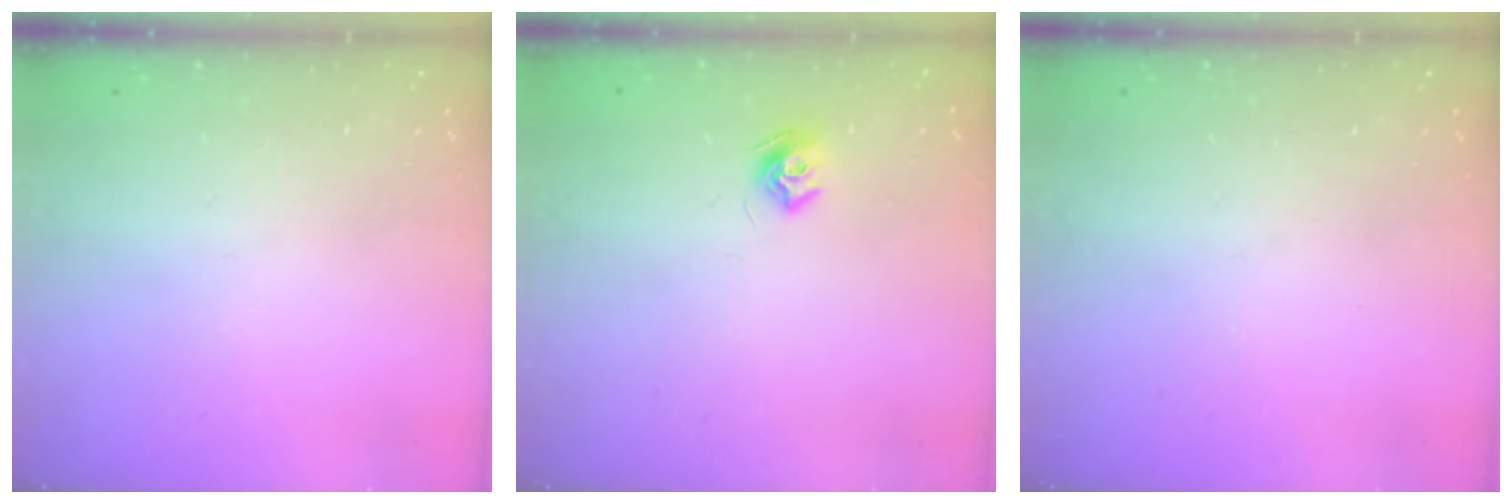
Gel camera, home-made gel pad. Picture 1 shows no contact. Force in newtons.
{"total": 7.6, "press": 7.6, "slide": 0.2}
{"total": 0.0}